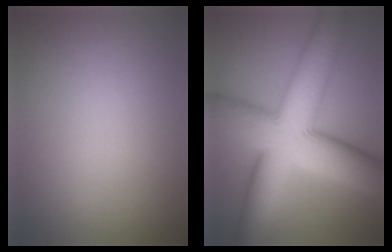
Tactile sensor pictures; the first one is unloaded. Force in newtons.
{"total": 14.4, "press": 14.4, "slide": 0.3}